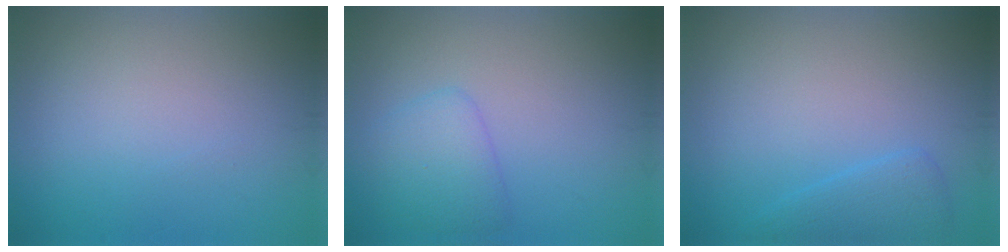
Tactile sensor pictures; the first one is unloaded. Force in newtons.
{"total": 2.6, "press": 2.6, "slide": 0.0}
{"total": 2.2, "press": 2.1, "slide": 0.2}